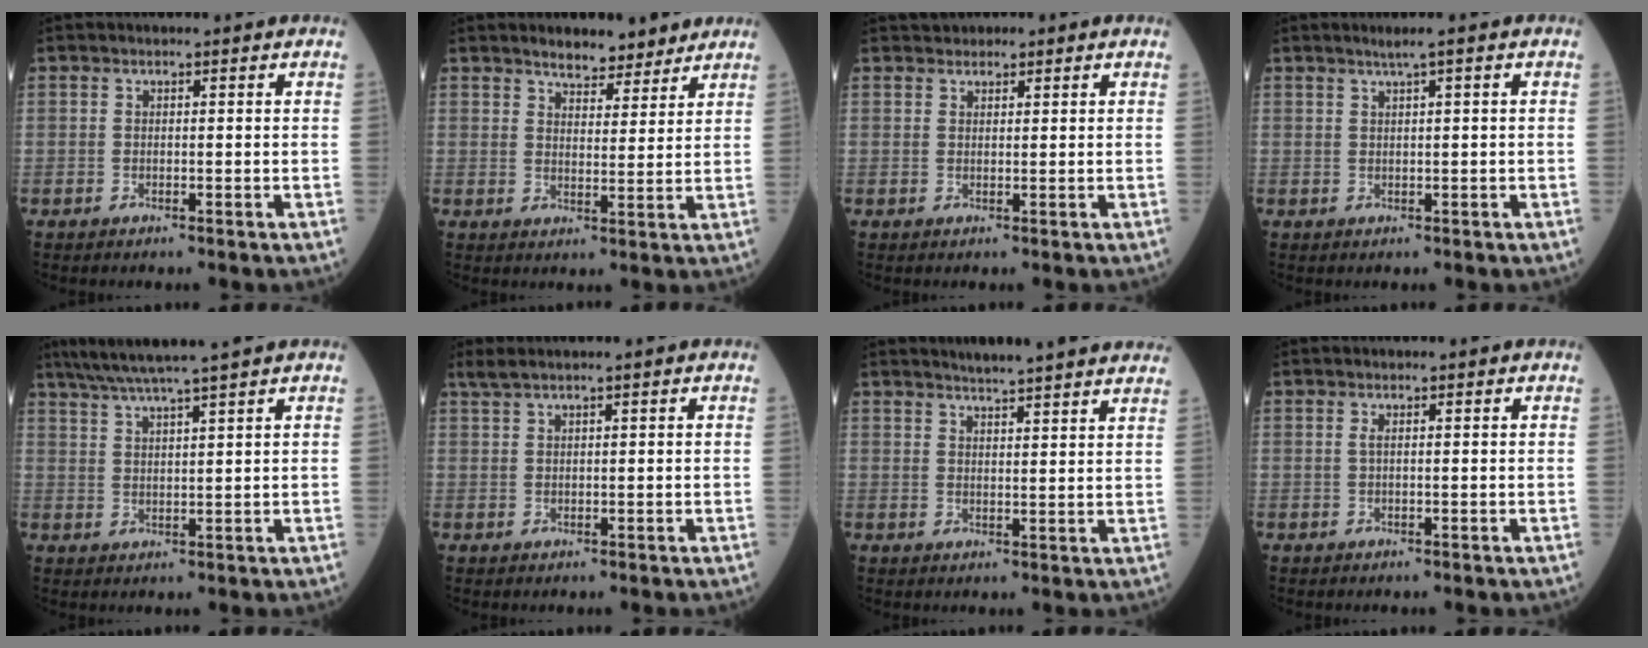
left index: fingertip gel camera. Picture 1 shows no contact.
{"total": 5.6, "force": [4.9, 2.0, 1.7], "torque": [-0.023, 0.005, 0.074]}
{"total": 2.3, "force": [1.9, 1.2, 0.5], "torque": [-0.006, 0.021, 0.025]}
{"total": 1.6, "force": [0.9, -0.5, 1.2], "torque": [-0.026, 0.001, 0.023]}
{"total": 9.7, "force": [8.1, -1.1, 5.1], "torque": [-0.084, 0.025, 0.127]}
{"total": 2.1, "force": [1.8, -0.3, 1.1], "torque": [-0.025, 0.021, 0.039]}
{"total": 12.6, "force": [11.5, 0.3, 5.1], "torque": [-0.068, 0.007, 0.132]}
{"total": 0.6, "force": [0.2, -0.1, 0.6], "torque": [-0.017, 0.000, 0.001]}